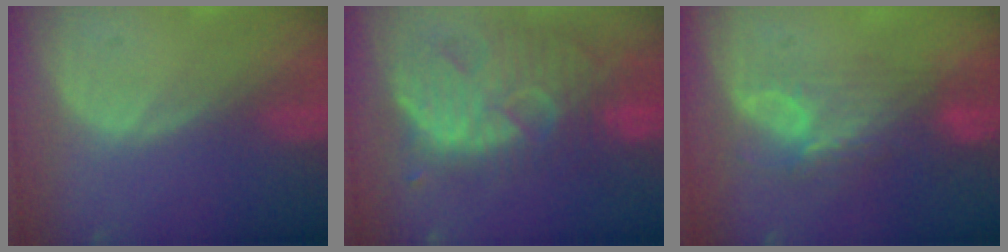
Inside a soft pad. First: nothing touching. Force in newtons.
{"total": 12.1, "press": 11.0, "slide": 4.9}
{"total": 7.5, "press": 6.6, "slide": 3.7}